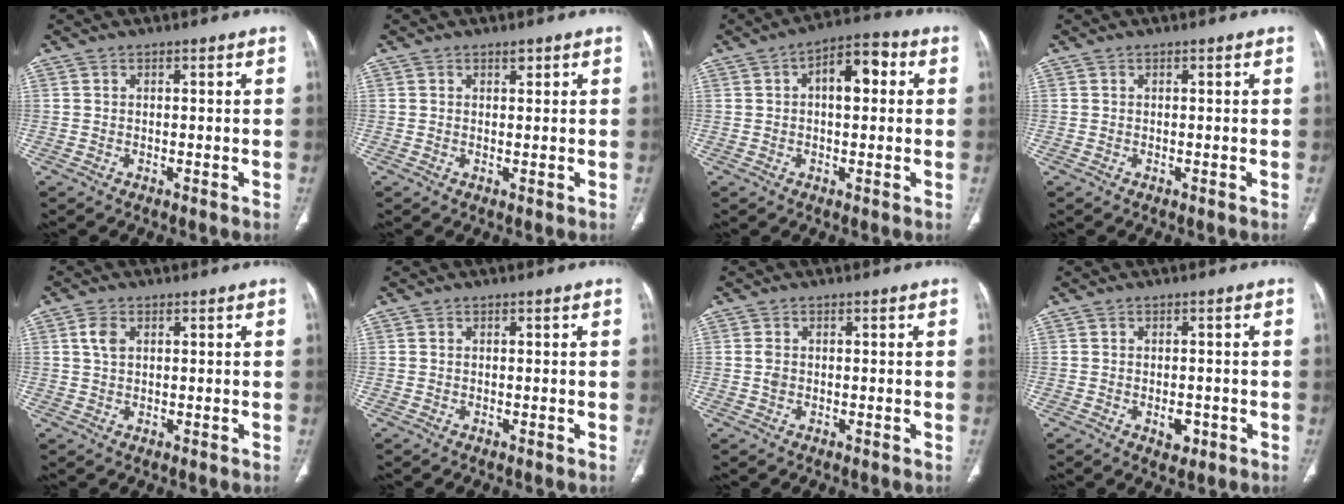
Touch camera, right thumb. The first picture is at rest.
{"total": 0.9, "force": [0.7, 0.4, 0.4], "torque": [-0.002, -0.005, 0.009]}
{"total": 7.9, "force": [1.4, 4.1, 6.6], "torque": [-0.083, 0.024, 0.012]}
{"total": 0.0}
{"total": 2.8, "force": [0.9, 1.7, 2.0], "torque": [-0.039, 0.003, 0.019]}
{"total": 0.0}
{"total": 1.4, "force": [-0.1, 1.1, 0.9], "torque": [-0.019, 0.000, -0.002]}
{"total": 2.9, "force": [-1.0, 1.8, 2.0], "torque": [-0.018, 0.002, -0.010]}